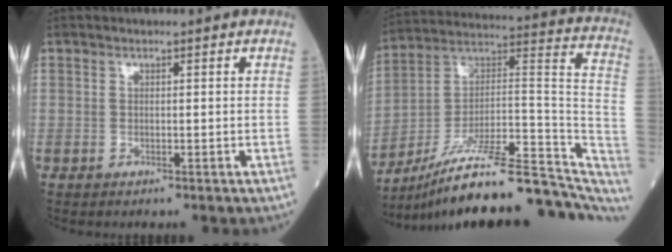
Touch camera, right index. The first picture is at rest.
{"total": 26.7, "force": [-21.6, 5.4, 14.6], "torque": [-0.154, 0.030, -0.328]}